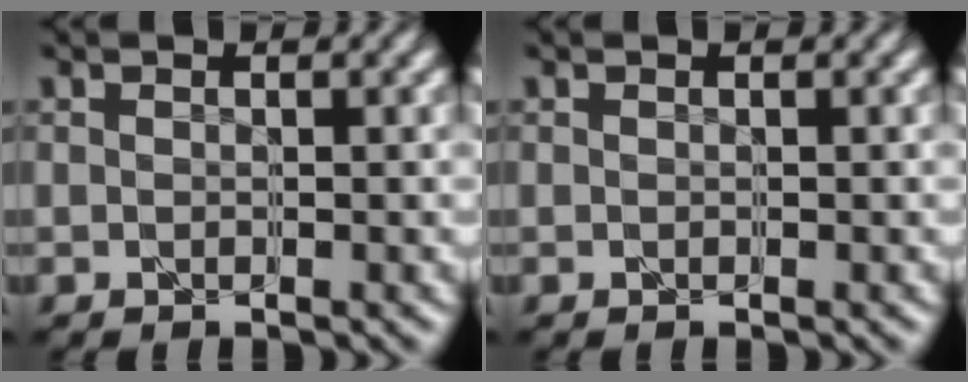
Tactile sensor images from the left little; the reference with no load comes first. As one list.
[{"total": 0.0}]